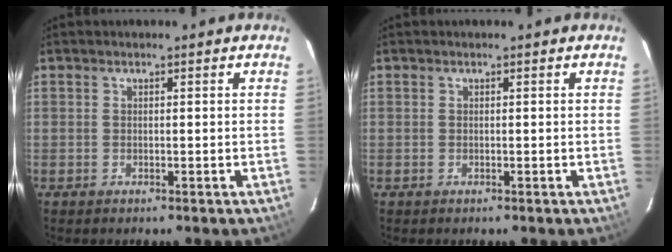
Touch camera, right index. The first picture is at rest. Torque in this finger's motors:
{"motor_torque": [-0.02, -0.02, 0.03, 0.00]}